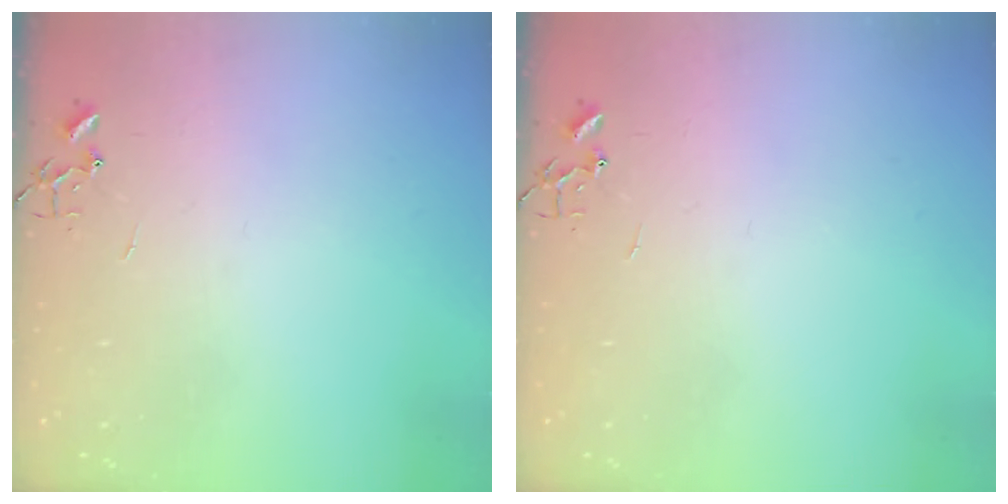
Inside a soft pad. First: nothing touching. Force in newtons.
{"total": 0.0}